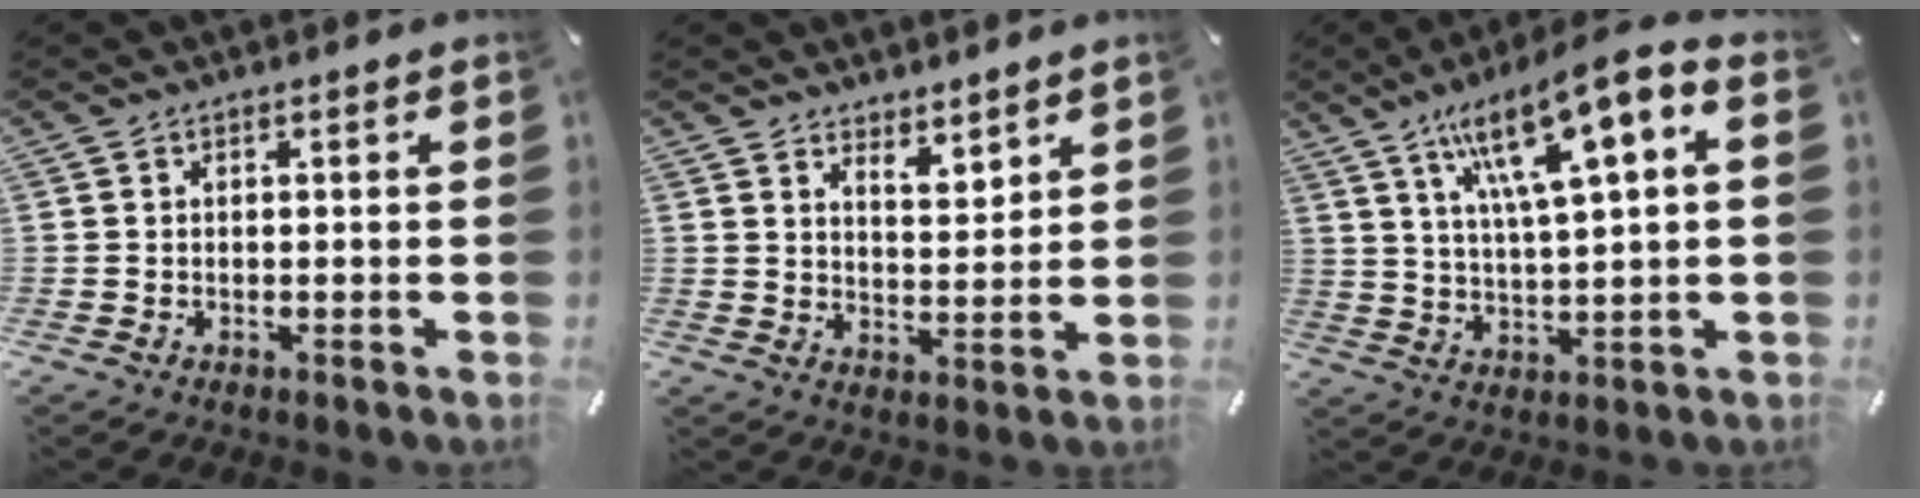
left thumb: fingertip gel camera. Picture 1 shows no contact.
{"total": 4.9, "force": [4.4, 2.0, -0.3], "torque": [0.014, -0.035, 0.082]}
{"total": 13.7, "force": [7.1, 3.5, 11.1], "torque": [-0.199, -0.025, 0.119]}